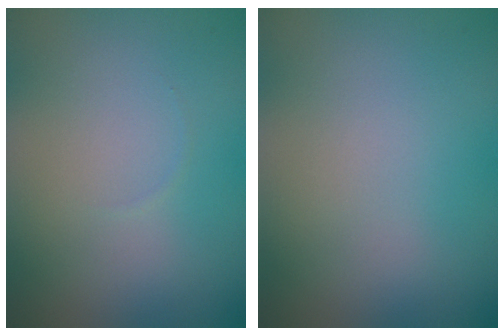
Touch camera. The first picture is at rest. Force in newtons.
{"total": 0.0}